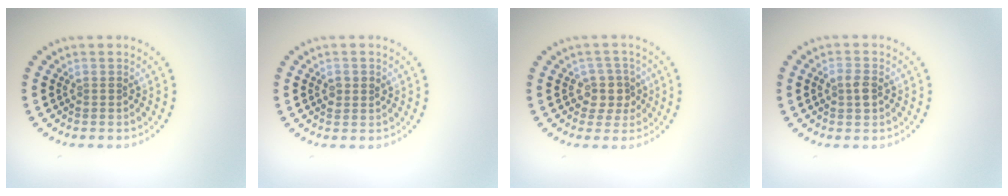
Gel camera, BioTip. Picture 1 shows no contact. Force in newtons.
{"total": 1.5, "press": 1.5, "slide": 0.2}
{"total": 2.5, "press": 2.0, "slide": 1.4}
{"total": 1.7, "press": 1.7, "slide": 0.2}